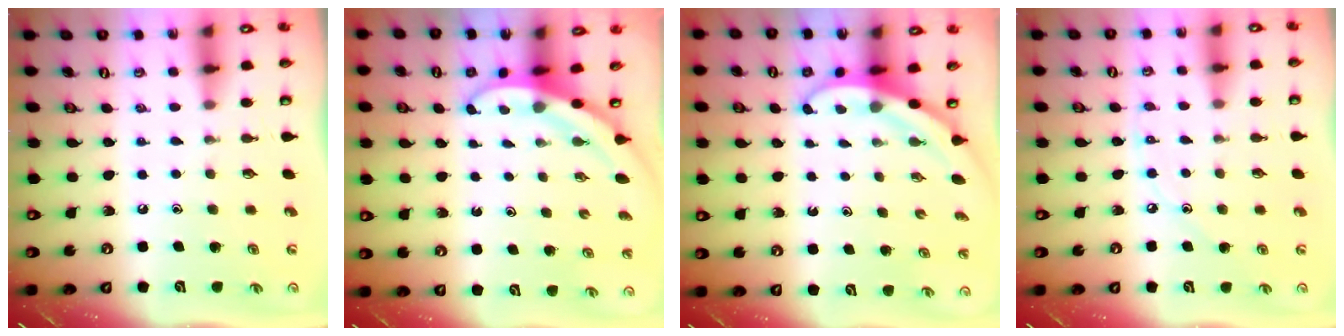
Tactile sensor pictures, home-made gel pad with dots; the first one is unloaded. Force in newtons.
{"total": 3.3, "press": 3.3, "slide": 0.1}
{"total": 3.0, "press": 3.0, "slide": 0.1}
{"total": 4.6, "press": 4.6, "slide": 0.1}